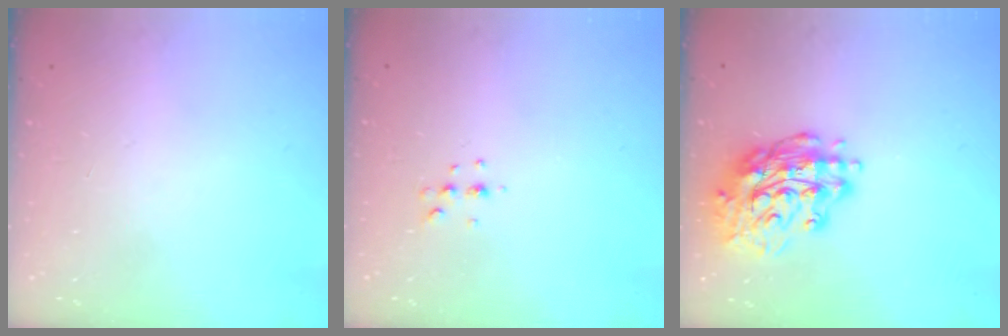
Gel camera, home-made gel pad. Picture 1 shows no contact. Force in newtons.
{"total": 4.4, "press": 4.0, "slide": 1.8}
{"total": 16.6, "press": 16.6, "slide": 1.6}